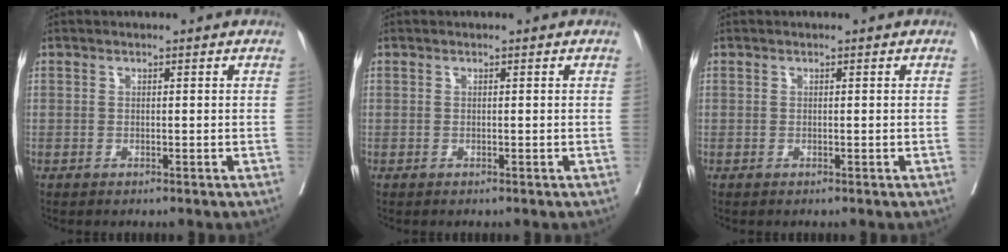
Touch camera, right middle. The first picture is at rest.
{"total": 0.0}
{"total": 0.0}